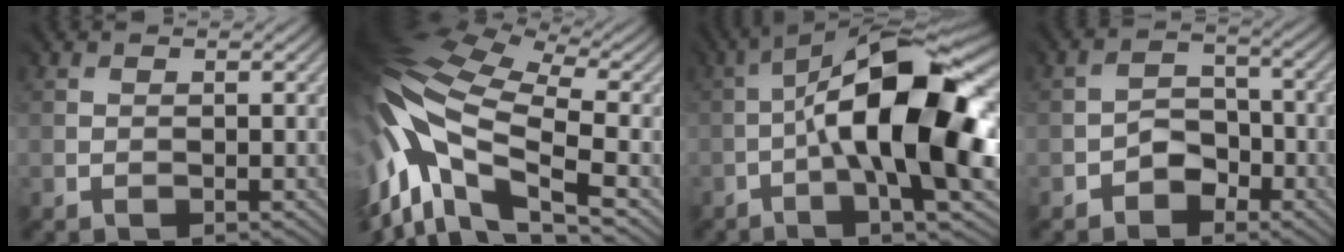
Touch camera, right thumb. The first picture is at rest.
{"total": 16.6, "force": [-3.2, 7.8, 14.3], "torque": [-0.337, -0.014, -0.049]}
{"total": 16.8, "force": [-1.6, 4.9, 16.0], "torque": [-0.264, 0.028, -0.030]}
{"total": 3.2, "force": [-2.3, 2.0, 1.0], "torque": [-0.014, 0.007, -0.045]}